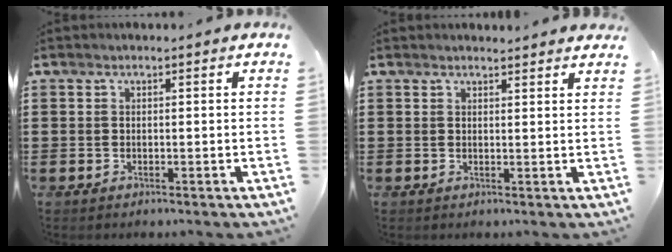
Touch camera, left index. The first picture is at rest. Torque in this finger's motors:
{"motor_torque": [0.00, 0.00, -0.02, -0.01]}